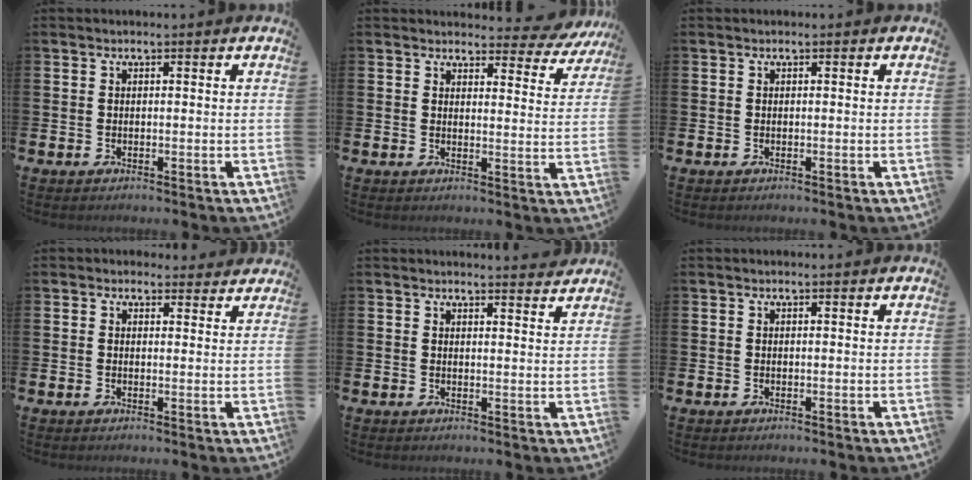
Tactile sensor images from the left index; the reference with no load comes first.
{"total": 3.1, "force": [2.9, 1.1, 0.7], "torque": [-0.006, -0.024, 0.045]}
{"total": 0.0}
{"total": 1.9, "force": [1.7, 0.8, 0.0], "torque": [0.011, -0.007, 0.027]}
{"total": 2.5, "force": [2.5, -0.1, -0.1], "torque": [0.006, -0.019, 0.043]}
{"total": 0.0}